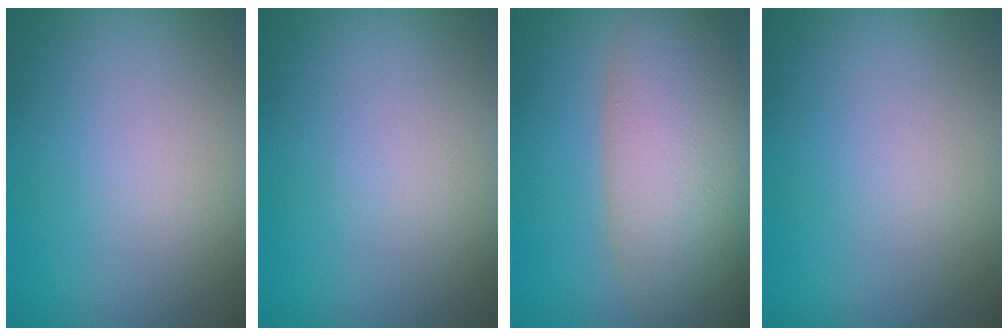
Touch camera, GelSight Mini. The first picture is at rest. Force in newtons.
{"total": 0.0}
{"total": 9.0, "press": 9.0, "slide": 0.6}
{"total": 0.0}